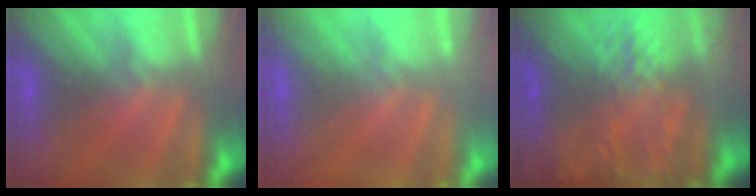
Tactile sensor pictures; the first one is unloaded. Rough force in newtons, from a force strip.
{"total": 2.4}
{"total": 8.1}